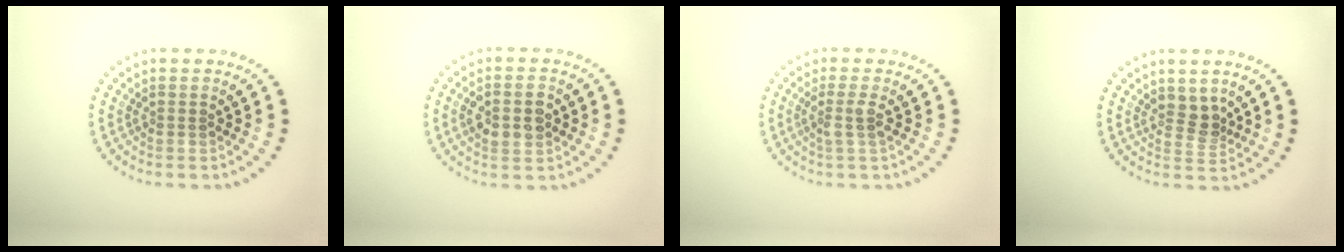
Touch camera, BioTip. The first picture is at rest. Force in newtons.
{"total": 3.6, "press": 3.6, "slide": 0.2}
{"total": 1.8, "press": 1.3, "slide": 1.2}
{"total": 2.1, "press": 1.7, "slide": 1.2}